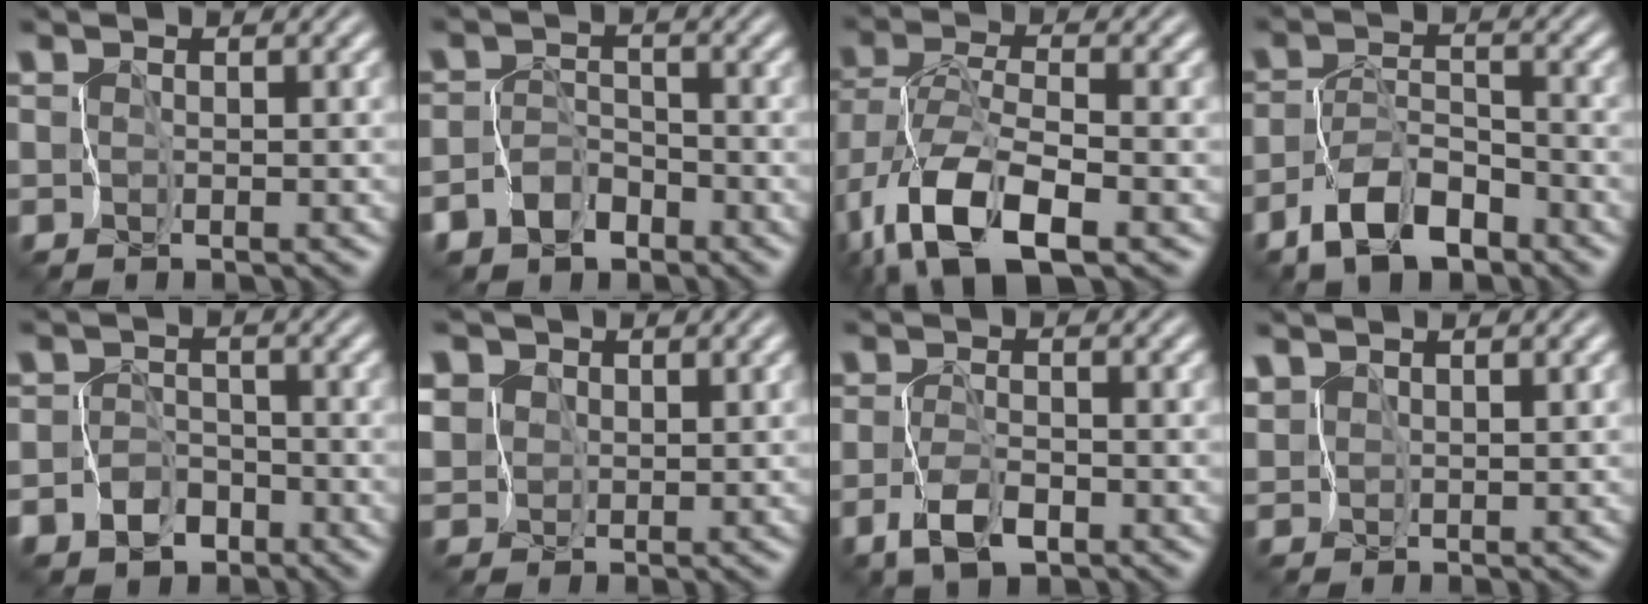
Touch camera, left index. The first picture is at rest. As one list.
[{"total": 4.0, "force": [-2.8, 2.8, 0.5], "torque": [0.017, 0.005, -0.059]}, {"total": 9.4, "force": [-4.9, 3.6, 7.2], "torque": [-0.147, -0.006, -0.091]}, {"total": 5.4, "force": [-3.7, 2.2, 3.2], "torque": [-0.058, 0.004, -0.071]}, {"total": 4.7, "force": [-2.8, 3.7, 0.6], "torque": [0.017, 0.000, -0.059]}, {"total": 7.3, "force": [3.9, 5.5, 2.8], "torque": [-0.075, 0.029, 0.047]}, {"total": 2.5, "force": [-1.1, 1.1, 1.9], "torque": [-0.037, 0.004, -0.022]}, {"total": 1.9, "force": [1.8, 0.5, 0.4], "torque": [-0.016, 0.005, 0.042]}]